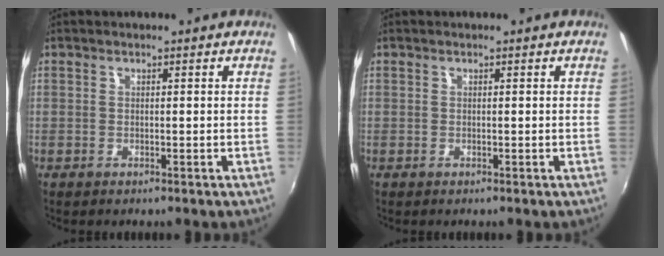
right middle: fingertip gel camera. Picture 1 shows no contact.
{"total": 0.0}